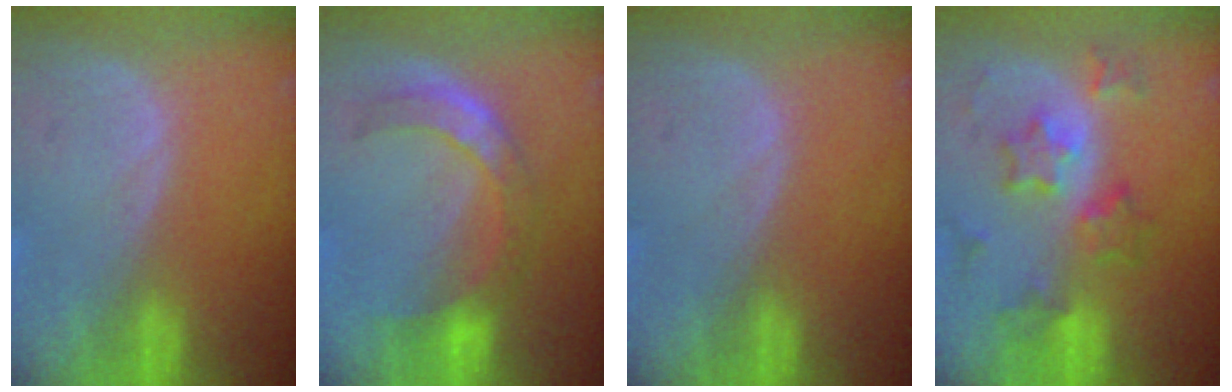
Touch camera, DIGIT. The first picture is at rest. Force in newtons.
{"total": 6.8, "press": 6.6, "slide": 1.9}
{"total": 0.0}
{"total": 6.8, "press": 6.8, "slide": 0.2}